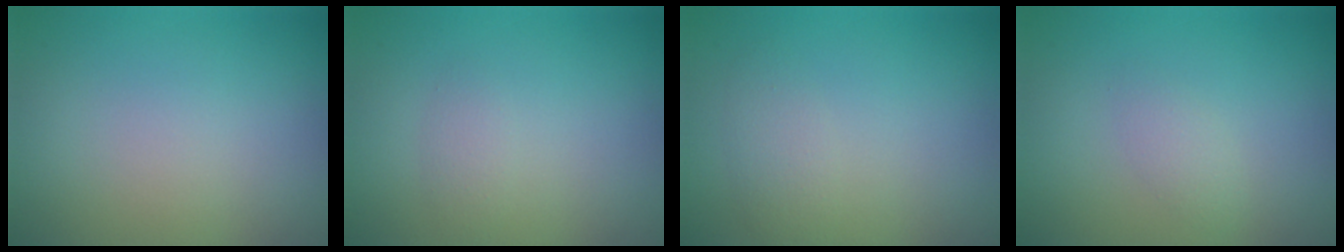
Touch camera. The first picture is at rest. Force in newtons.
{"total": 1.1, "press": 1.1, "slide": 0.0}
{"total": 1.9, "press": 1.9, "slide": 0.1}
{"total": 1.2, "press": 1.2, "slide": 0.1}